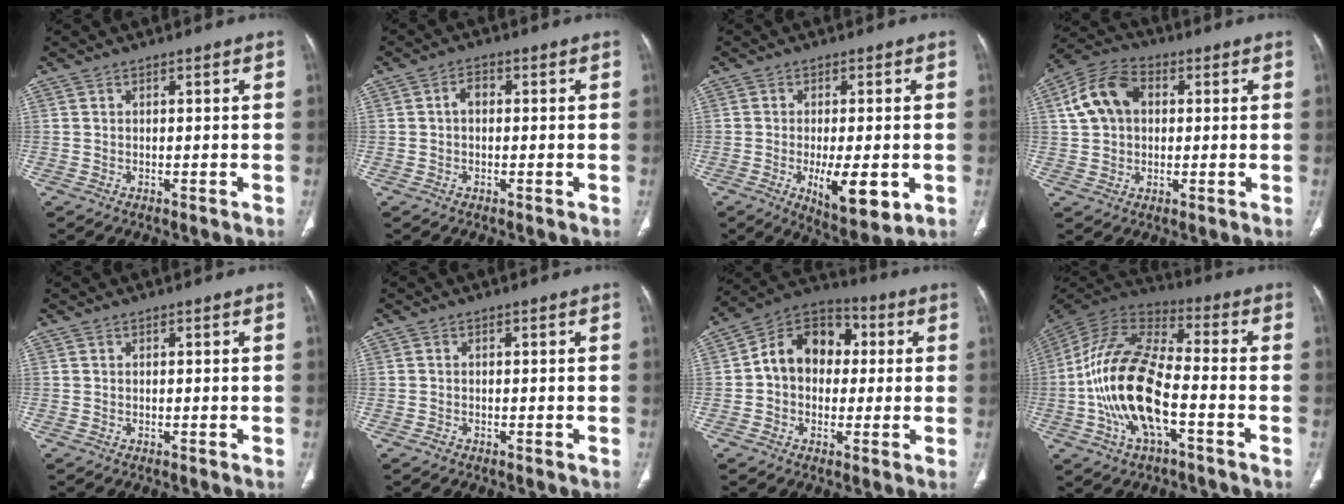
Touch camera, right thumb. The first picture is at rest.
{"total": 2.6, "force": [0.1, 1.8, 1.8], "torque": [-0.025, 0.012, -0.003]}
{"total": 10.4, "force": [-2.7, 3.6, 9.3], "torque": [-0.136, -0.021, -0.036]}
{"total": 10.4, "force": [2.1, 7.6, 6.8], "torque": [-0.121, 0.021, 0.031]}
{"total": 0.0}
{"total": 0.7, "force": [-0.5, 0.4, 0.1], "torque": [-0.003, 0.000, -0.012]}
{"total": 12.9, "force": [1.2, 10.0, 8.2], "torque": [-0.098, 0.032, 0.007]}
{"total": 19.5, "force": [-4.8, 8.8, 16.7], "torque": [-0.332, 0.032, -0.090]}